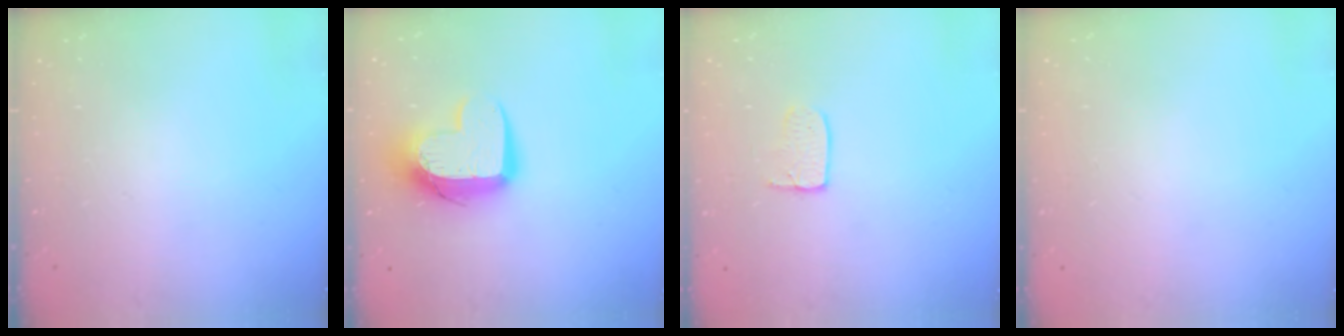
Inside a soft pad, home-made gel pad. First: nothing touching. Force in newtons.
{"total": 12.3, "press": 12.3, "slide": 0.9}
{"total": 3.3, "press": 3.3, "slide": 0.1}
{"total": 0.0}